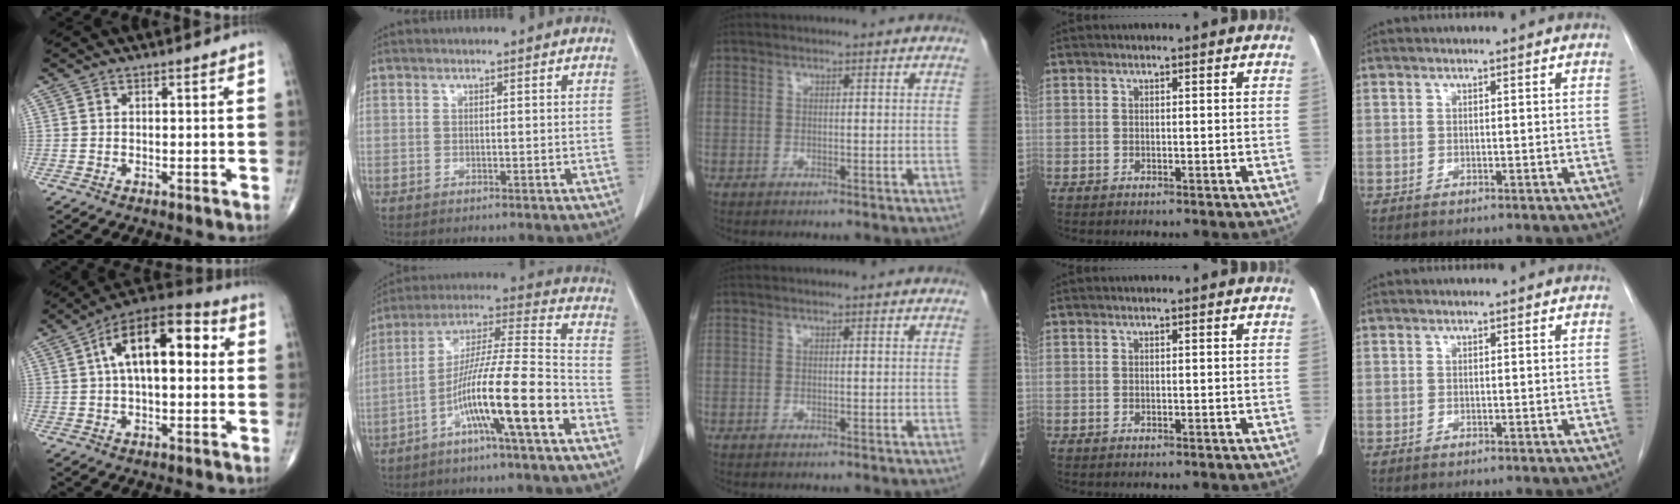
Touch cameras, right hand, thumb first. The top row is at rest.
{"thumb": {"total": 16.7, "force": [3.3, 8.1, 14.2], "torque": [-0.212, 0.036, 0.042]}, "index": {"total": 15.6, "force": [-7.1, 0.0, 13.8], "torque": [-0.248, 0.004, -0.127]}}